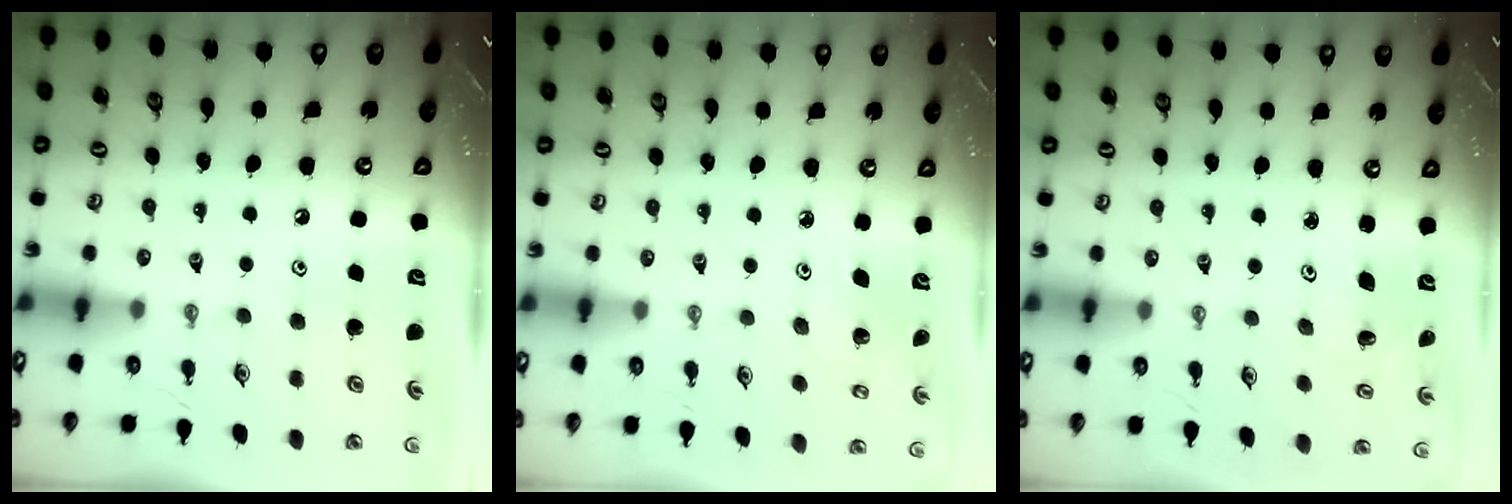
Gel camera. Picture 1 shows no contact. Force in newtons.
{"total": 2.8, "press": 2.8, "slide": 0.2}
{"total": 1.5, "press": 1.5, "slide": 0.1}